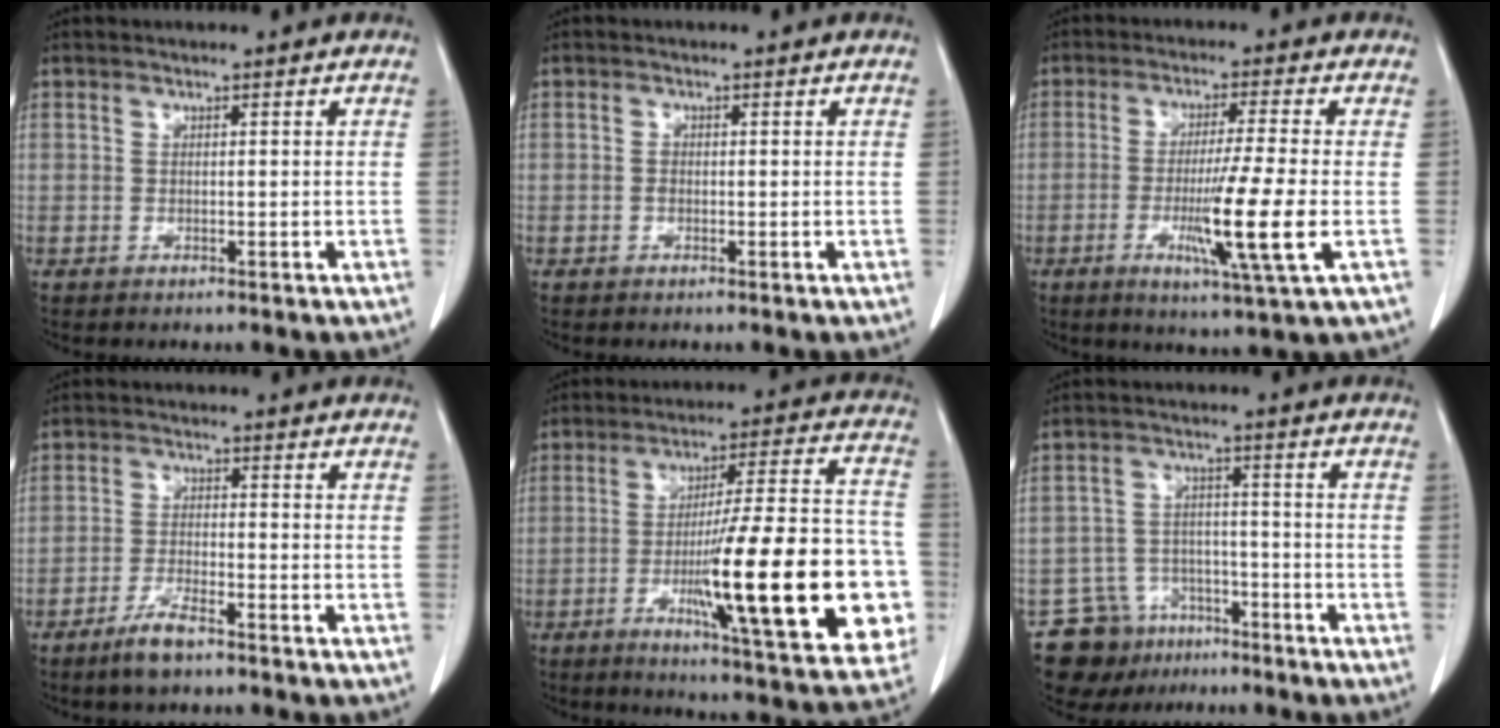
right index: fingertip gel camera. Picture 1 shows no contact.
{"total": 0.7, "force": [-0.2, 0.5, 0.4], "torque": [-0.009, 0.002, -0.005]}
{"total": 10.5, "force": [-2.5, -1.3, 10.1], "torque": [-0.178, -0.030, -0.047]}
{"total": 4.6, "force": [-3.4, 0.7, 3.0], "torque": [-0.063, -0.005, -0.062]}
{"total": 24.8, "force": [-6.1, 3.2, 23.9], "torque": [-0.292, 0.006, -0.082]}
{"total": 8.6, "force": [-6.2, 5.9, 1.0], "torque": [-0.018, 0.023, -0.095]}